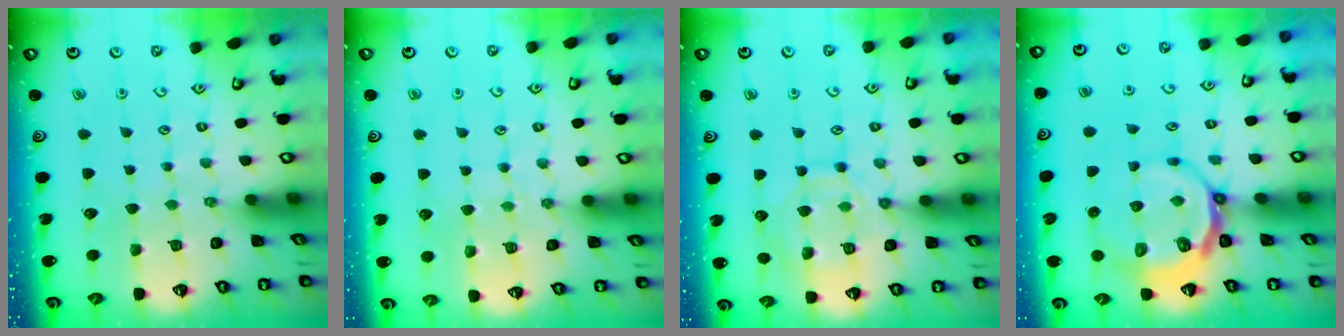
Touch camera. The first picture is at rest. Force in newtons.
{"total": 7.4, "press": 7.3, "slide": 0.8}
{"total": 13.6, "press": 13.5, "slide": 1.2}
{"total": 8.0, "press": 7.3, "slide": 3.3}